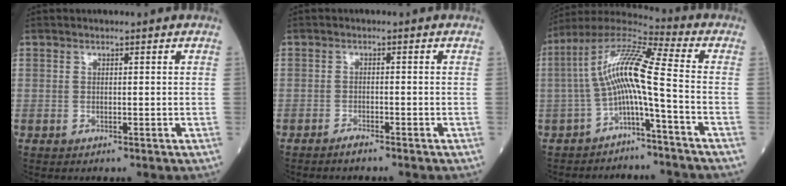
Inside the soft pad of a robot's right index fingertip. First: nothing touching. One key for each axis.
{"total": 1.5, "fx": -1.4, "fy": 0.0, "fz": 0.5, "tx": -0.014, "ty": -0.001, "tz": -0.024}
{"total": 10.5, "fx": -2.5, "fy": 0.0, "fz": 10.2, "tx": -0.195, "ty": 0.036, "tz": -0.052}